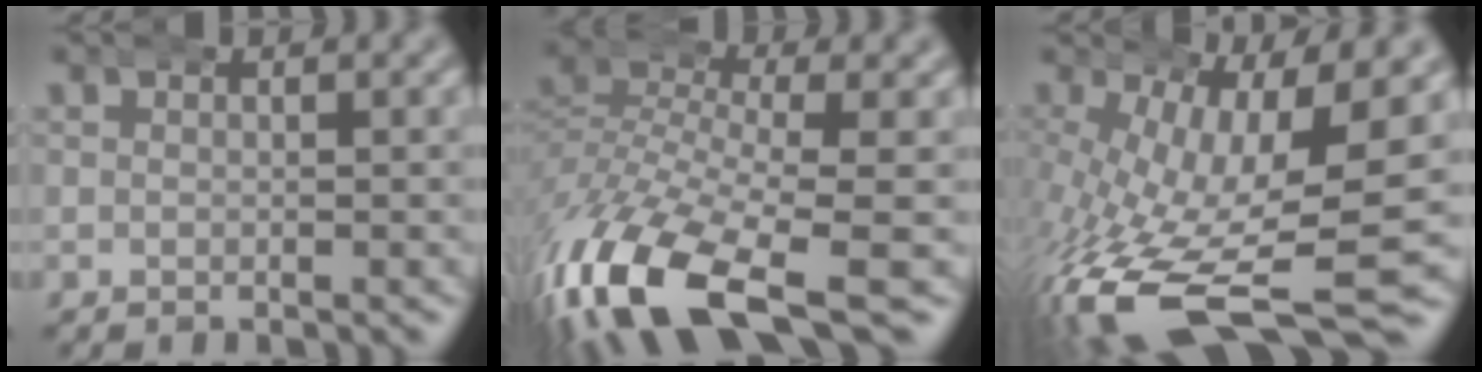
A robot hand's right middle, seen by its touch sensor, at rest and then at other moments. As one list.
[{"total": 10.1, "force": [-4.9, 5.0, 7.4], "torque": [-0.180, -0.044, -0.060]}, {"total": 14.3, "force": [-6.8, 6.5, 10.8], "torque": [-0.211, -0.066, -0.077]}]